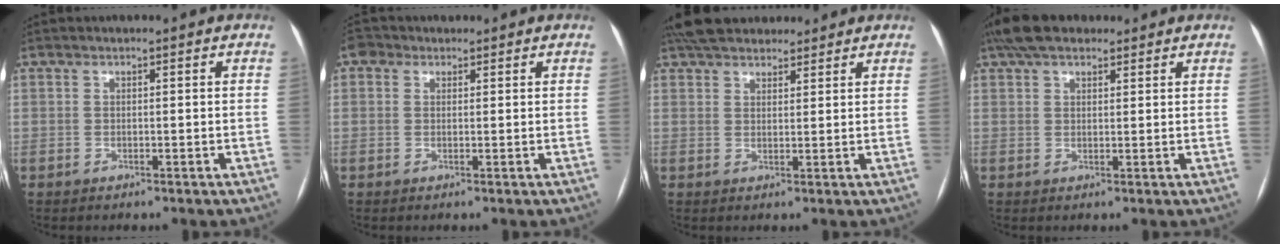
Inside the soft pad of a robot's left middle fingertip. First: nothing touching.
{"total": 2.3, "force": [1.1, 1.9, 0.6], "torque": [-0.013, 0.017, 0.014]}
{"total": 10.2, "force": [8.8, 3.8, 3.3], "torque": [-0.042, 0.035, 0.140]}
{"total": 7.1, "force": [5.4, 3.2, 3.3], "torque": [-0.061, 0.036, 0.096]}